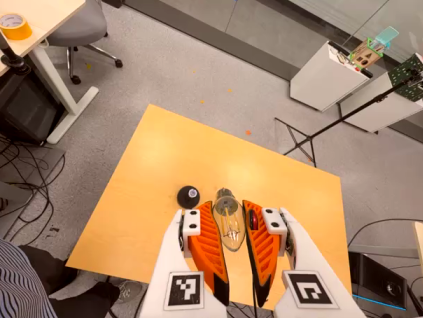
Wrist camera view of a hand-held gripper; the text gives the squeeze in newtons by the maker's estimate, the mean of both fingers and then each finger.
{"total": 22.4, "left": 27.1, "right": 17.8}